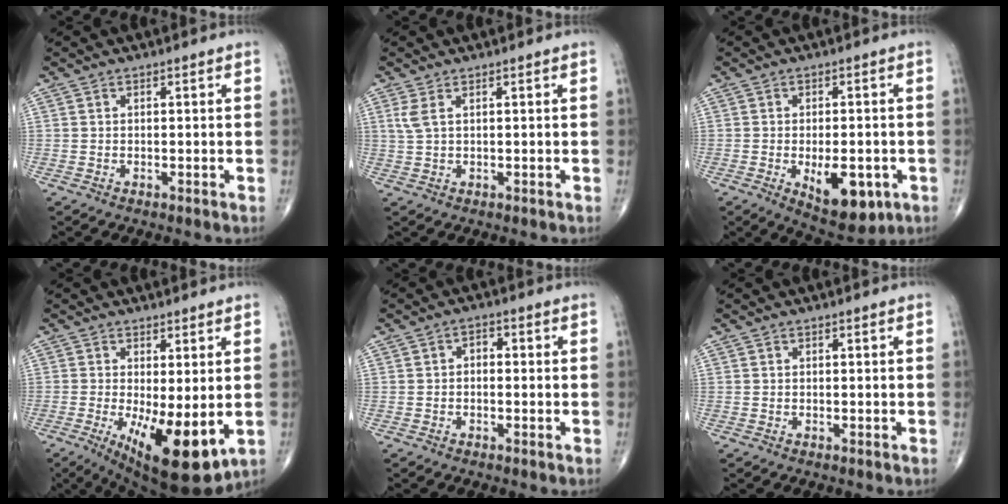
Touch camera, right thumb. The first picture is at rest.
{"total": 2.3, "force": [1.0, 0.7, 2.0], "torque": [-0.055, 0.006, 0.029]}
{"total": 10.8, "force": [-3.4, 5.1, 8.9], "torque": [-0.112, -0.001, -0.036]}
{"total": 13.4, "force": [-3.0, 4.7, 12.2], "torque": [-0.185, -0.028, -0.029]}
{"total": 2.2, "force": [0.0, 1.4, 1.6], "torque": [-0.015, 0.009, -0.006]}
{"total": 0.0}